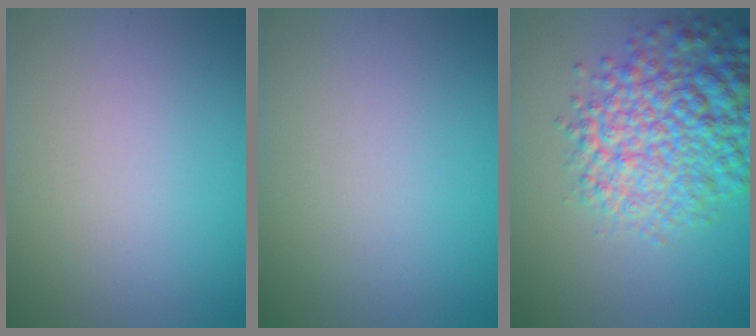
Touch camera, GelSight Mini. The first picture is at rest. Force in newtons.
{"total": 0.0}
{"total": 8.7, "press": 8.7, "slide": 0.3}